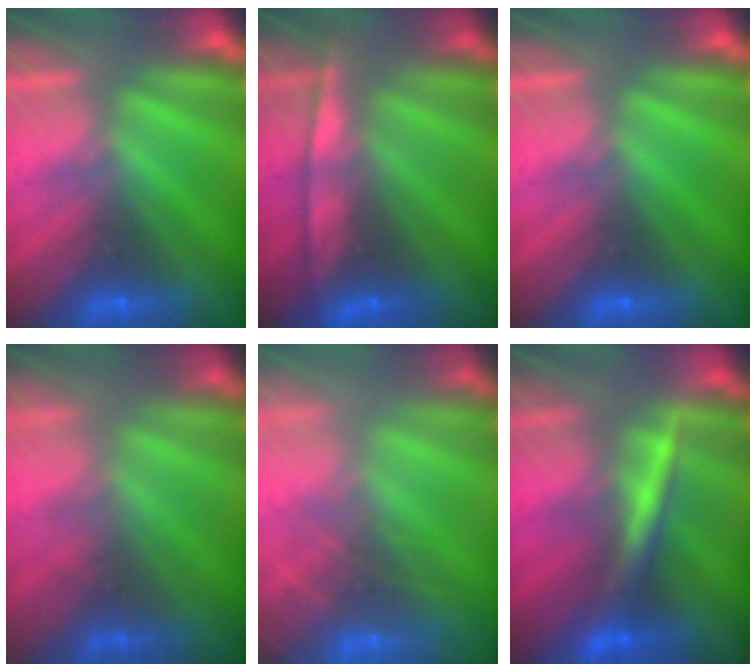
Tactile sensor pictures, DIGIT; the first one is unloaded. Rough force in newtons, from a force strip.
{"total": 7.0}
{"total": 0.0}
{"total": 1.8}
{"total": 6.9}
{"total": 2.4}